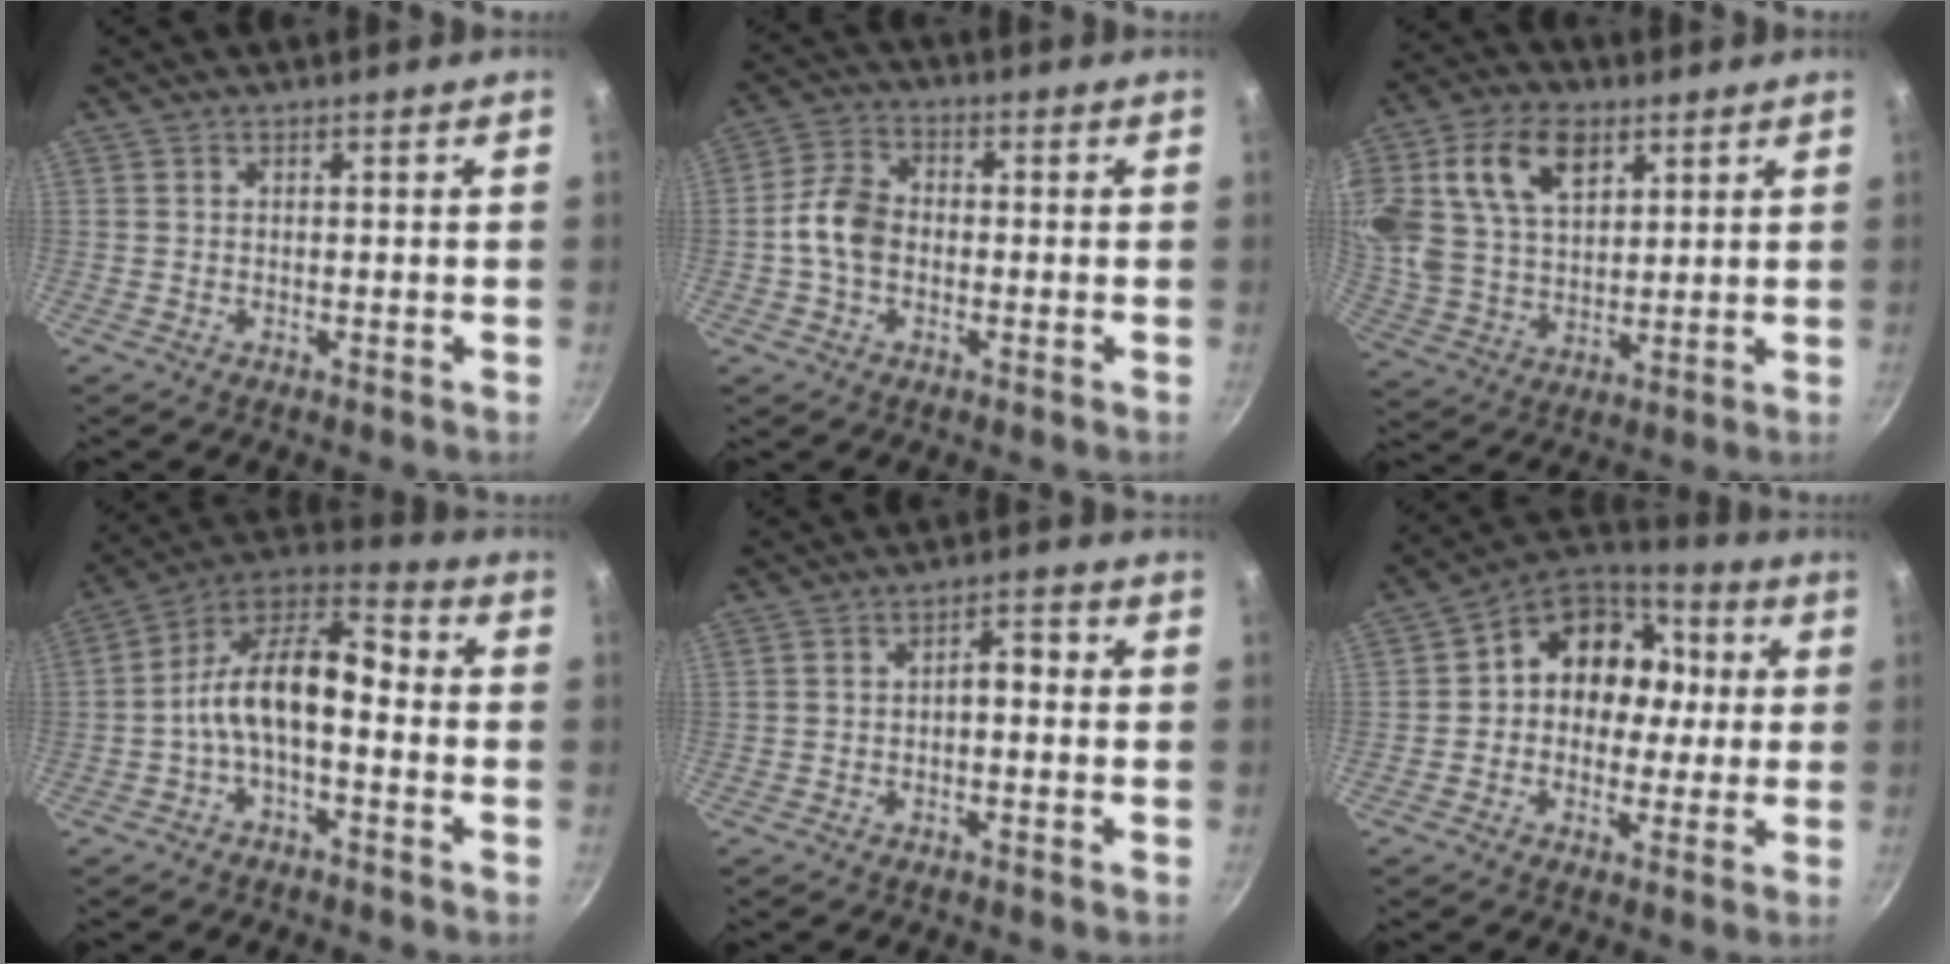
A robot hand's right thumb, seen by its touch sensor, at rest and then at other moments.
{"total": 7.5, "force": [-1.1, 5.4, 5.1], "torque": [-0.084, 0.028, -0.032]}
{"total": 18.4, "force": [7.4, 11.8, 12.0], "torque": [-0.234, 0.000, 0.140]}
{"total": 13.4, "force": [-2.7, 6.7, 11.3], "torque": [-0.195, 0.055, -0.064]}
{"total": 3.4, "force": [-0.9, 1.8, 2.8], "torque": [-0.030, 0.023, -0.015]}
{"total": 14.2, "force": [0.8, 11.9, 7.8], "torque": [-0.066, 0.041, -0.007]}